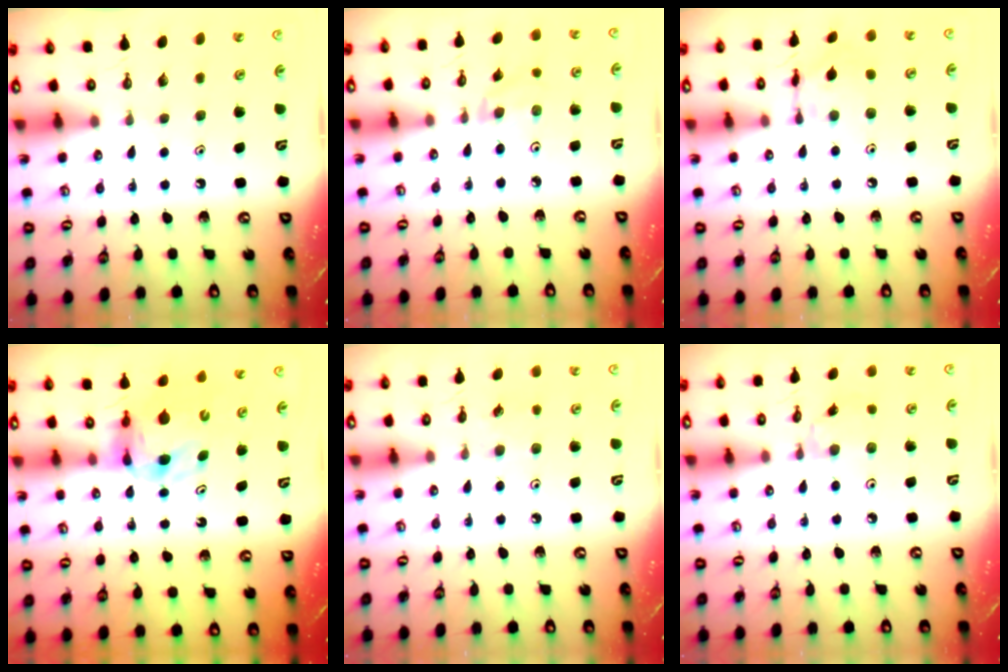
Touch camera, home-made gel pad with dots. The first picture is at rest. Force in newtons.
{"total": 1.2, "press": 1.1, "slide": 0.2}
{"total": 6.6, "press": 6.6, "slide": 0.3}
{"total": 8.1, "press": 8.0, "slide": 0.9}
{"total": 4.0, "press": 3.9, "slide": 0.6}
{"total": 1.4, "press": 1.4, "slide": 0.1}